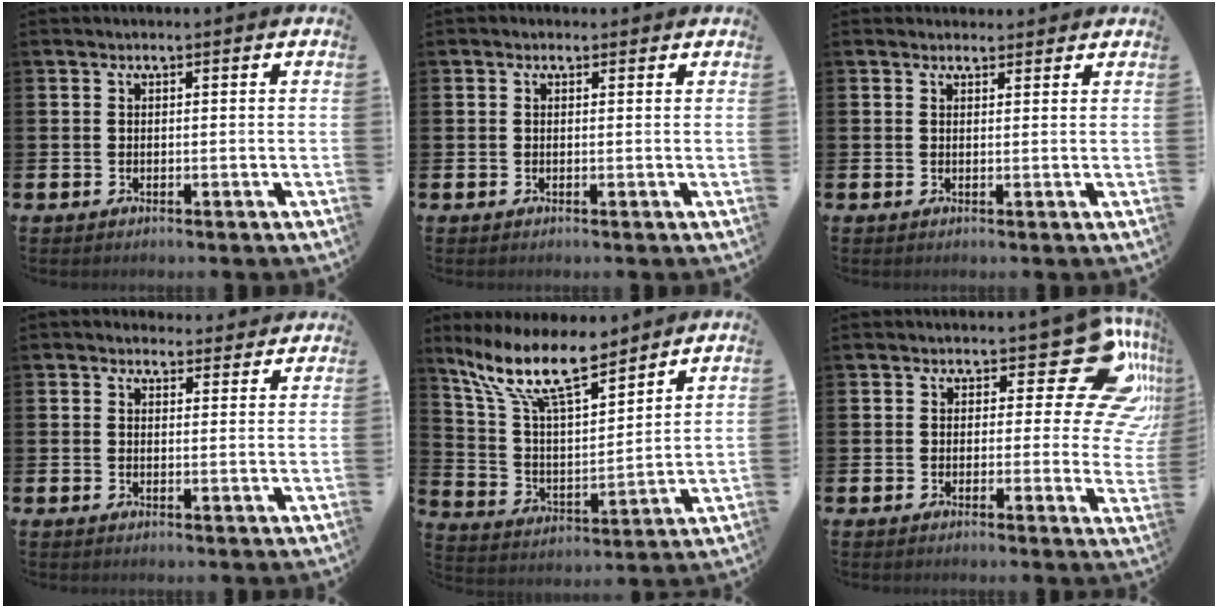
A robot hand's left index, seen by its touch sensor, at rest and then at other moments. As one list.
[{"total": 0.6, "force": [0.2, 0.5, 0.2], "torque": [0.008, 0.003, 0.000]}, {"total": 1.5, "force": [1.4, 0.6, 0.0], "torque": [0.006, -0.001, 0.024]}, {"total": 2.5, "force": [2.4, 0.8, -0.1], "torque": [0.005, -0.011, 0.042]}, {"total": 12.6, "force": [10.2, 3.2, 6.7], "torque": [-0.162, -0.049, 0.179]}, {"total": 12.9, "force": [6.1, 6.2, 9.6], "torque": [-0.114, -0.061, 0.096]}]